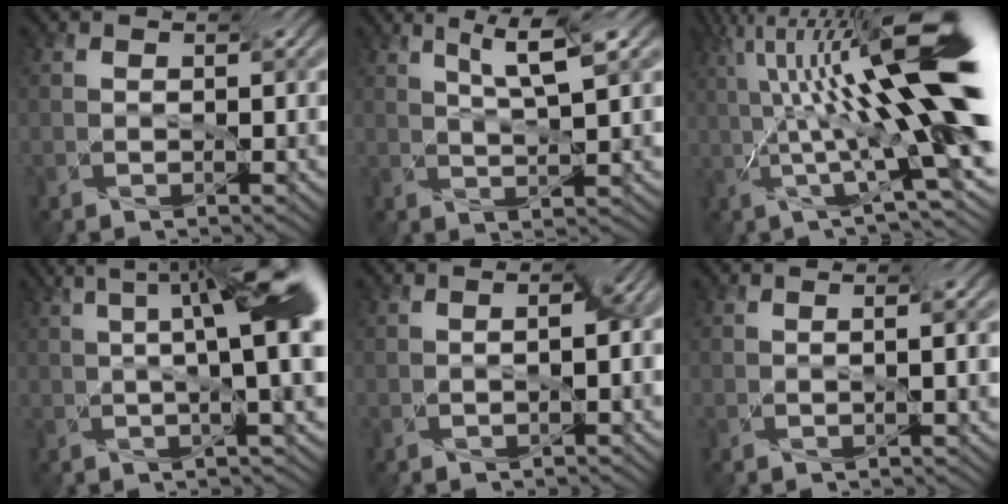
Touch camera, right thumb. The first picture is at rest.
{"total": 5.9, "force": [2.6, 1.1, 5.2], "torque": [-0.081, 0.009, 0.039]}
{"total": 15.8, "force": [2.5, 2.5, 15.4], "torque": [-0.256, 0.028, 0.063]}
{"total": 13.0, "force": [3.5, 3.5, 12.0], "torque": [-0.147, 0.035, 0.051]}
{"total": 2.1, "force": [-0.9, 0.1, 1.9], "torque": [-0.018, 0.009, -0.017]}
{"total": 1.3, "force": [-0.2, -0.2, 1.3], "torque": [-0.016, 0.006, -0.007]}